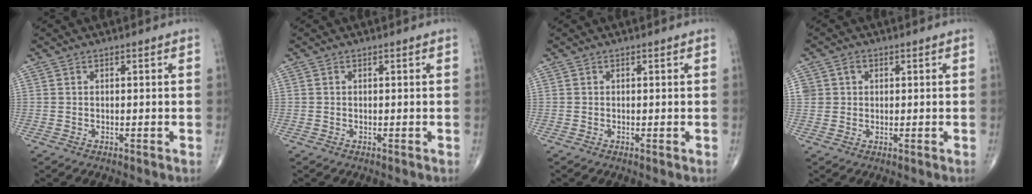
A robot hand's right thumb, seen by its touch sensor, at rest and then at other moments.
{"total": 0.0}
{"total": 0.0}
{"total": 2.9, "force": [0.9, 2.6, 1.0], "torque": [-0.004, -0.001, 0.017]}